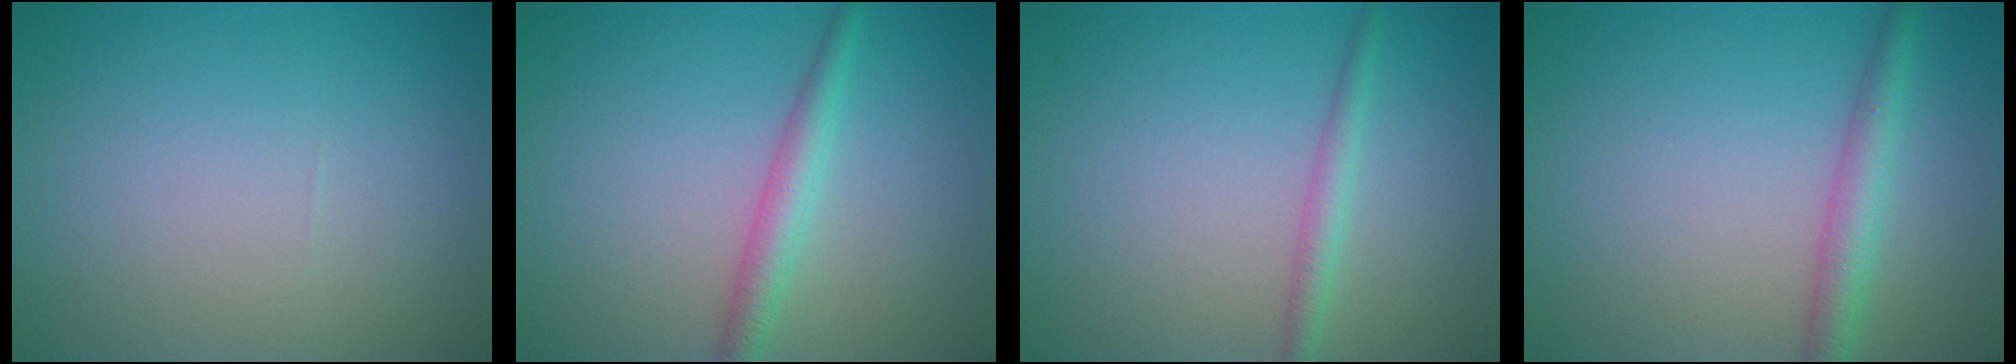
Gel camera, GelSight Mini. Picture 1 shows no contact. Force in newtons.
{"total": 2.5, "press": 2.5, "slide": 0.1}
{"total": 1.8, "press": 1.8, "slide": 0.0}
{"total": 3.0, "press": 3.0, "slide": 0.1}